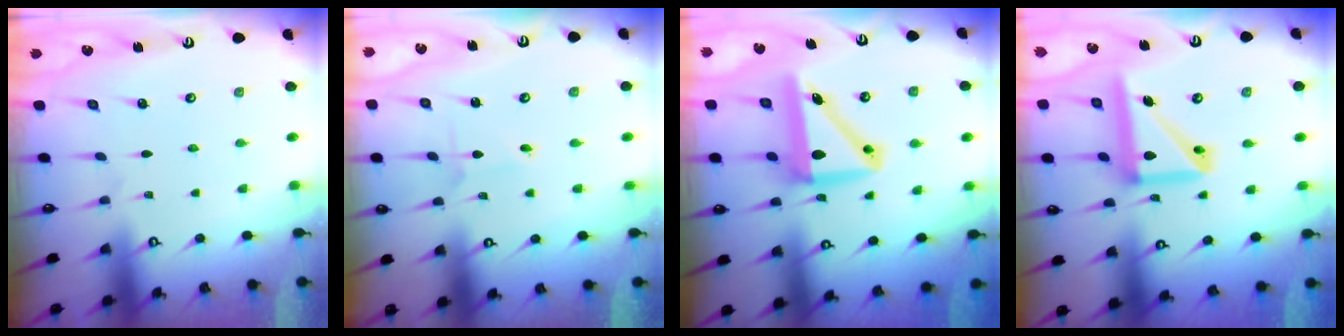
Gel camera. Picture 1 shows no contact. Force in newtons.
{"total": 1.4, "press": 1.4, "slide": 0.1}
{"total": 10.6, "press": 10.1, "slide": 3.2}
{"total": 15.3, "press": 15.1, "slide": 2.6}